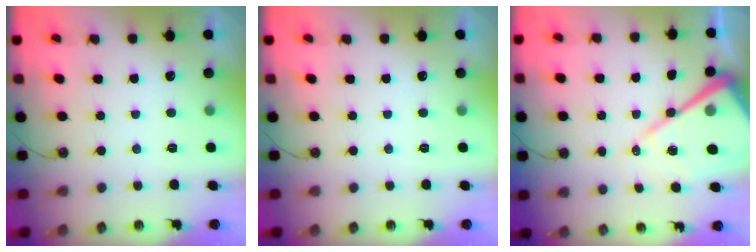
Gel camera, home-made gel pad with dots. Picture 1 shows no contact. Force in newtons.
{"total": 0.0}
{"total": 18.2, "press": 18.2, "slide": 1.6}